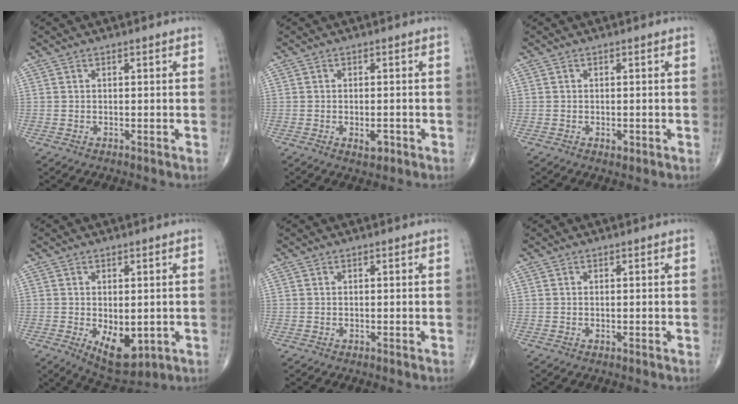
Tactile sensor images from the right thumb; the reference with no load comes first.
{"total": 2.7, "force": [-1.1, 1.3, 2.1], "torque": [-0.026, 0.001, -0.013]}
{"total": 1.3, "force": [-0.5, 0.8, 0.9], "torque": [-0.011, -0.001, -0.006]}
{"total": 8.8, "force": [-1.9, 4.7, 7.2], "torque": [-0.097, -0.014, -0.013]}
{"total": 0.0}
{"total": 0.0}